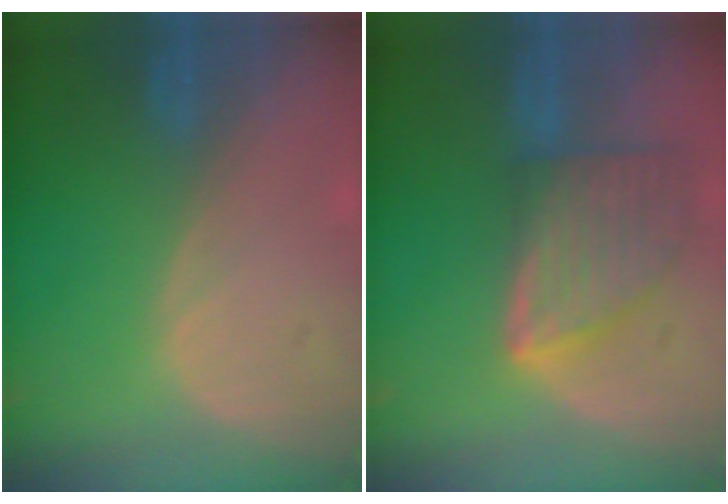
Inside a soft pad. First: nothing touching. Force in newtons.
{"total": 8.2, "press": 7.3, "slide": 3.7}